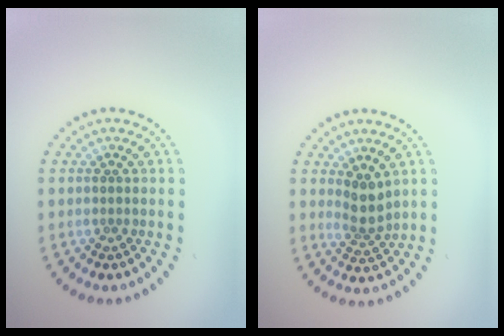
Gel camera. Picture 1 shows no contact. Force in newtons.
{"total": 2.5, "press": 1.8, "slide": 1.7}